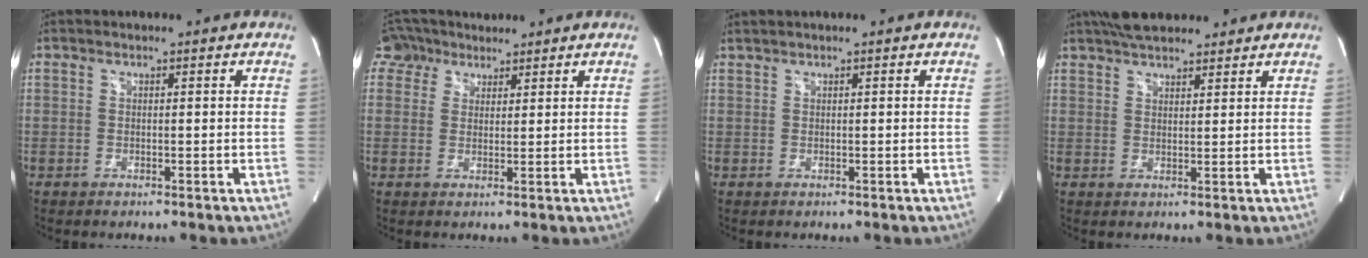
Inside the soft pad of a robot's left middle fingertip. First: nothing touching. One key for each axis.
{"total": 5.0, "fx": 3.5, "fy": 3.6, "fz": 0.6, "tx": -0.023, "ty": 0.028, "tz": 0.067}
{"total": 0.8, "fx": 0.8, "fy": -0.1, "fz": 0.3, "tx": -0.008, "ty": 0.011, "tz": 0.021}
{"total": 8.9, "fx": 7.5, "fy": 2.5, "fz": 4.0, "tx": -0.066, "ty": 0.029, "tz": 0.124}